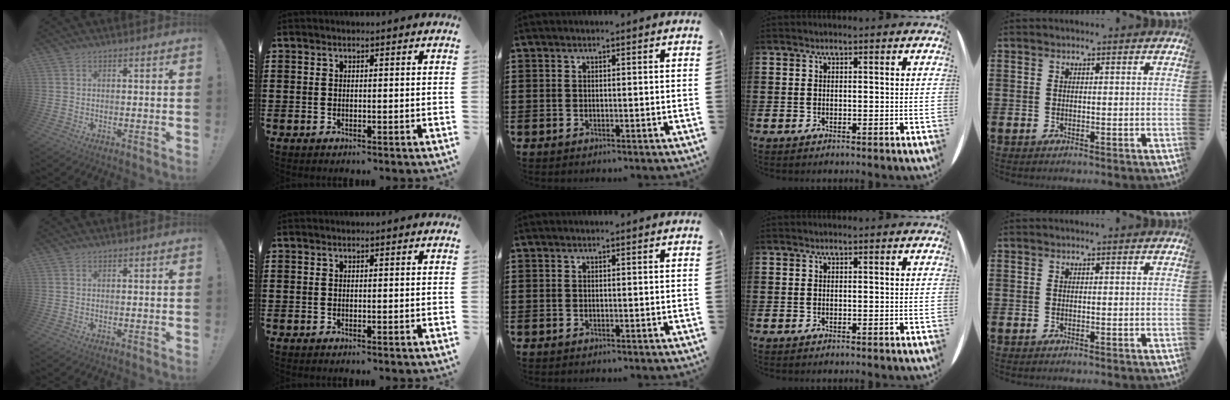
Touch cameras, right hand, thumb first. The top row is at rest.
{}